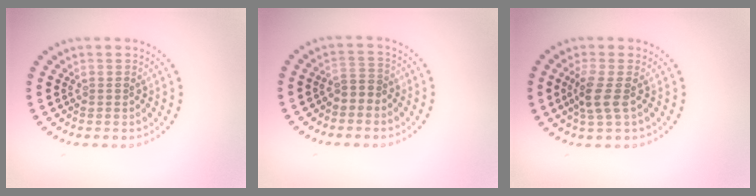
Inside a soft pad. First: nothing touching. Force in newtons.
{"total": 1.7, "press": 1.4, "slide": 0.9}
{"total": 2.4, "press": 2.0, "slide": 1.3}